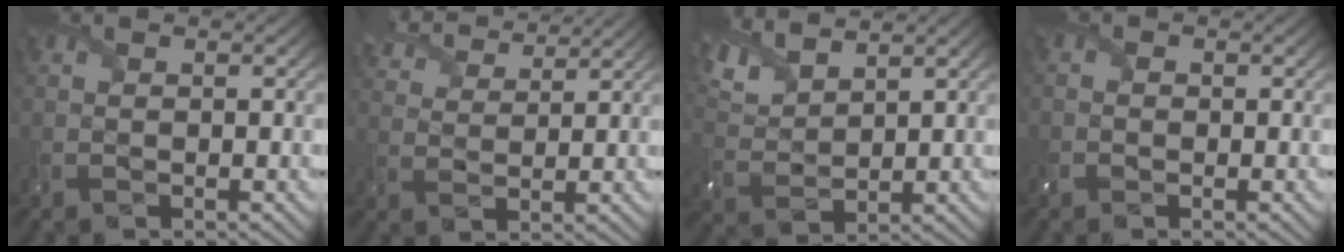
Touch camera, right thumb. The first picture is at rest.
{"total": 7.1, "force": [6.2, 1.9, 2.9], "torque": [-0.076, 0.018, 0.112]}
{"total": 6.1, "force": [4.9, 1.9, 3.1], "torque": [-0.088, 0.011, 0.103]}
{"total": 1.5, "force": [-0.8, 1.2, 0.4], "torque": [-0.008, -0.004, -0.019]}